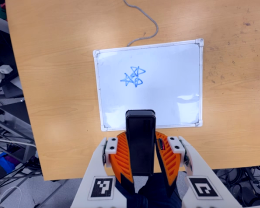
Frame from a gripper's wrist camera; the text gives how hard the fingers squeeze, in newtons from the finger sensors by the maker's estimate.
{"total": 10.1, "left": 7.9, "right": 12.2}